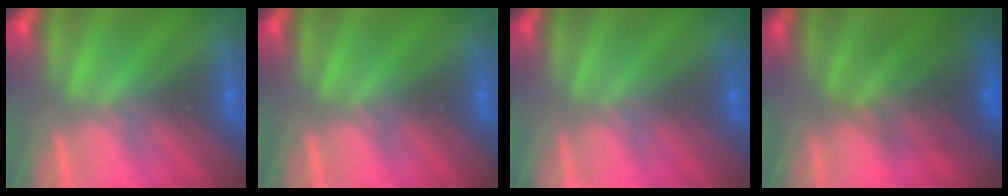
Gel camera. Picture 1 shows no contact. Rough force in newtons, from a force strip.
{"total": 0.0}
{"total": 2.4}
{"total": 7.2}